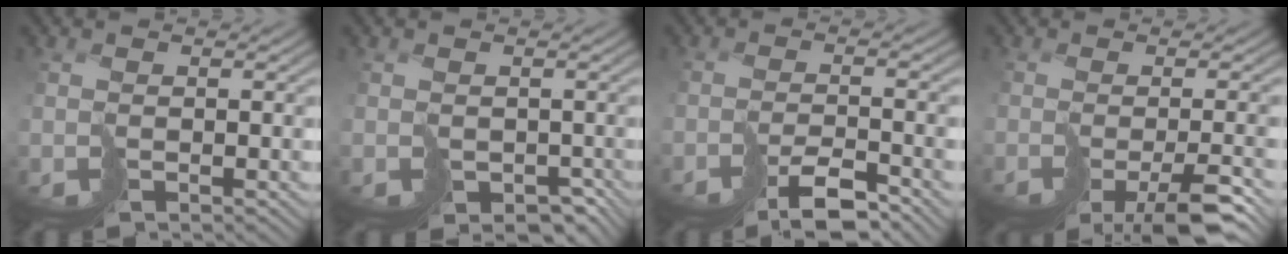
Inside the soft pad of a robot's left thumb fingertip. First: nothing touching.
{"total": 3.3, "force": [-1.6, 2.7, 1.2], "torque": [-0.012, -0.018, -0.010]}
{"total": 5.3, "force": [-4.3, 0.8, 3.0], "torque": [-0.038, 0.003, -0.069]}
{"total": 6.2, "force": [-3.6, 1.0, 4.9], "torque": [-0.061, -0.013, -0.047]}